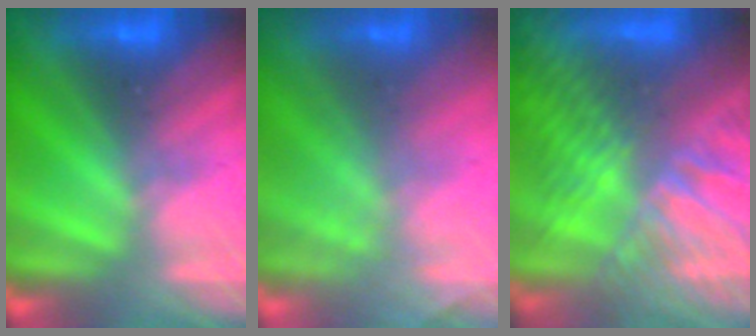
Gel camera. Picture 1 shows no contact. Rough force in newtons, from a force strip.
{"total": 1.8}
{"total": 8.2}